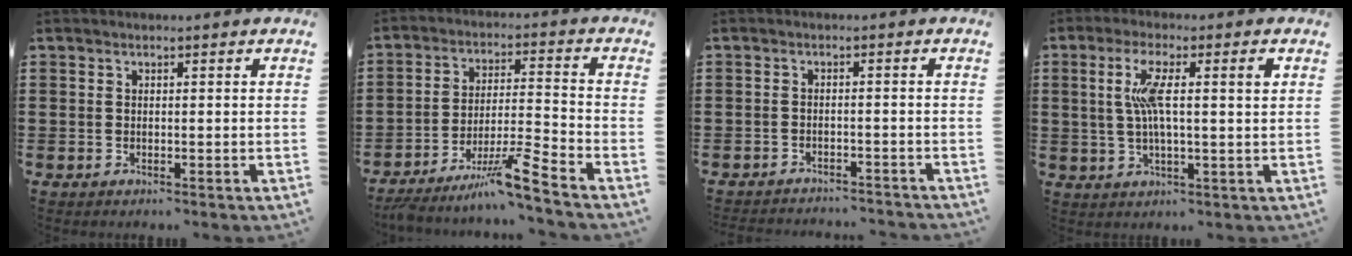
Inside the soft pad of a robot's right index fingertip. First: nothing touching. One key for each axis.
{"total": 8.4, "fx": -6.6, "fy": -0.4, "fz": 5.1, "tx": -0.091, "ty": -0.007, "tz": -0.129}
{"total": 2.0, "fx": -2.0, "fy": -0.1, "fz": 0.2, "tx": -0.007, "ty": 0.000, "tz": -0.043}
{"total": 7.0, "fx": 1.5, "fy": 1.0, "fz": 6.8, "tx": -0.131, "ty": 0.002, "tz": 0.021}